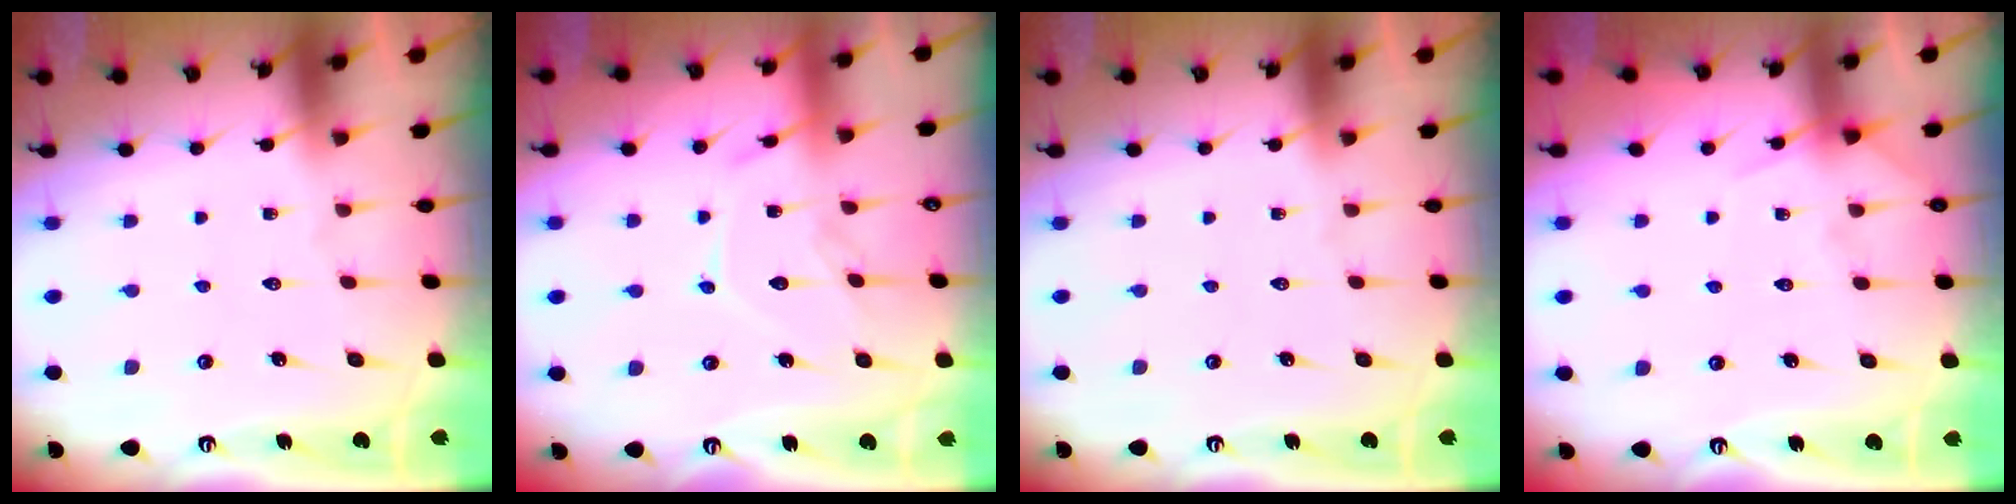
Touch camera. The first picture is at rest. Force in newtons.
{"total": 11.5, "press": 11.4, "slide": 0.3}
{"total": 0.0}
{"total": 7.0, "press": 7.0, "slide": 0.8}